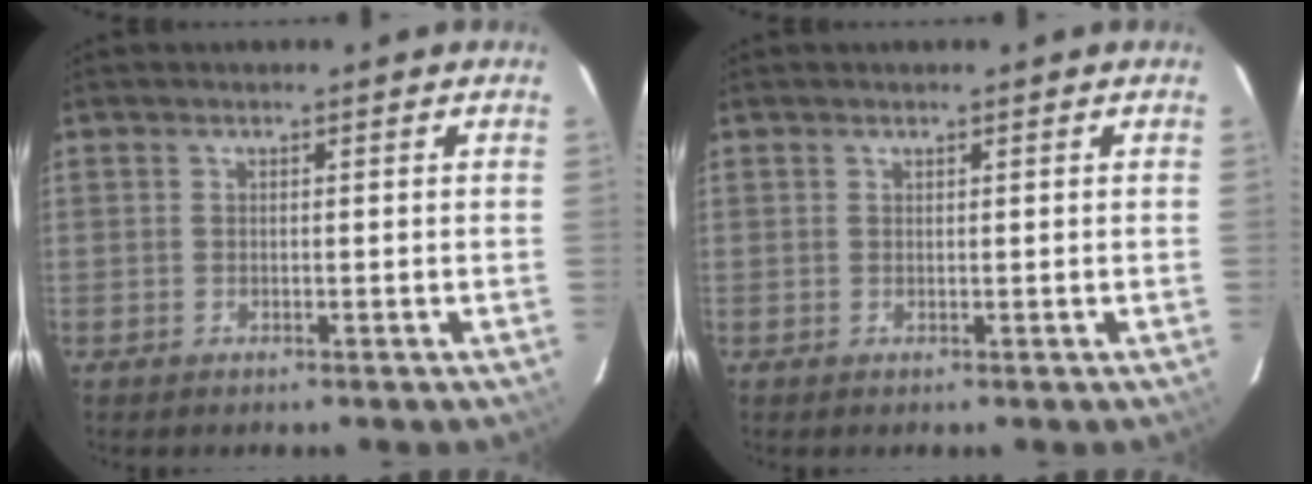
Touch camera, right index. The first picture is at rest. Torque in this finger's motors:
{"motor_torque": [0.23, 0.21, 0.03, -0.01]}